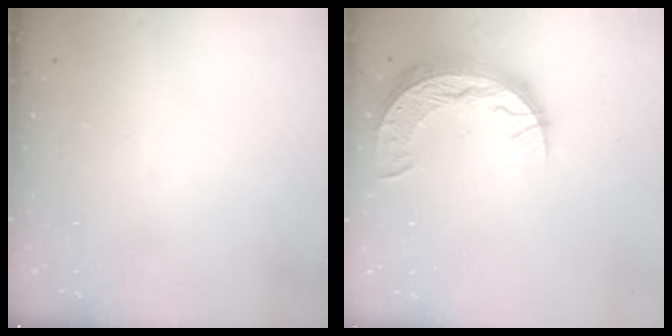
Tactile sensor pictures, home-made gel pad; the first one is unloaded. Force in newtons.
{"total": 12.2, "press": 12.2, "slide": 0.9}